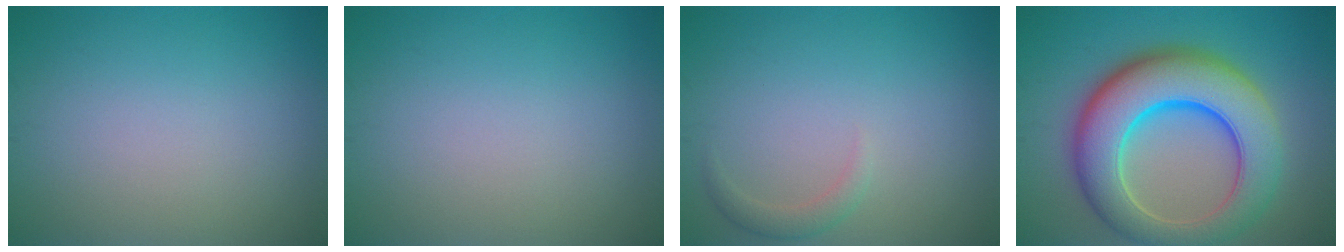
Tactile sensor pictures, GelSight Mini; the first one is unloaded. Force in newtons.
{"total": 0.0}
{"total": 1.3, "press": 1.3, "slide": 0.1}
{"total": 11.4, "press": 11.4, "slide": 0.6}